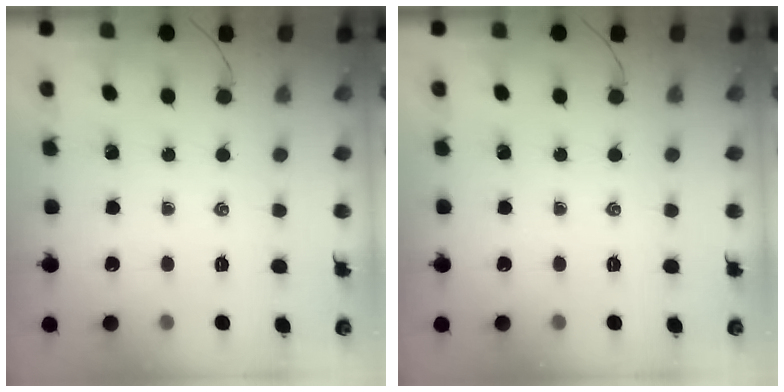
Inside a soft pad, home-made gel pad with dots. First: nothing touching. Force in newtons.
{"total": 0.0}